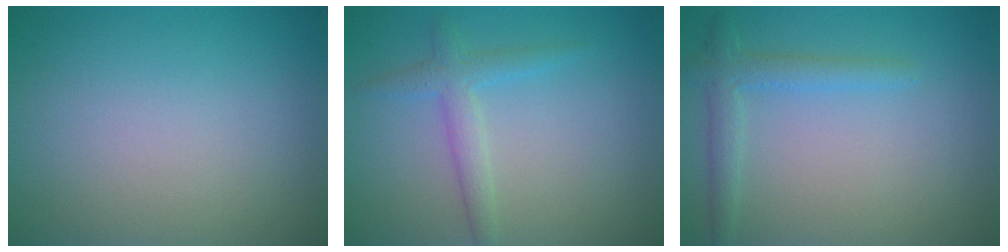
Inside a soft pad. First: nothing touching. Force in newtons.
{"total": 2.3, "press": 2.3, "slide": 0.1}
{"total": 2.3, "press": 2.3, "slide": 0.2}